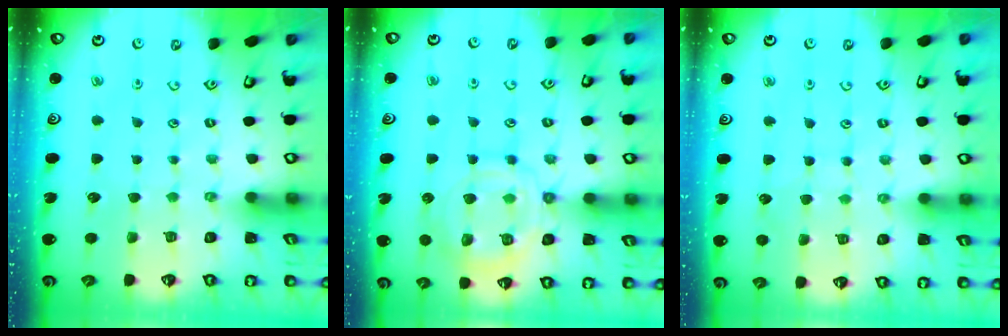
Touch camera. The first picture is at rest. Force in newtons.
{"total": 11.8, "press": 11.7, "slide": 1.2}
{"total": 5.1, "press": 5.1, "slide": 0.5}